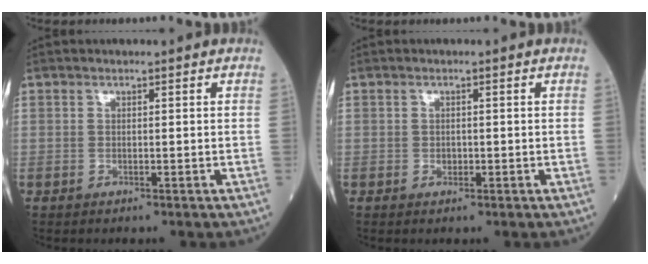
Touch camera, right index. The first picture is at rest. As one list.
[{"total": 0.9, "force": [-0.1, 0.7, 0.5], "torque": [-0.008, 0.001, -0.002]}]